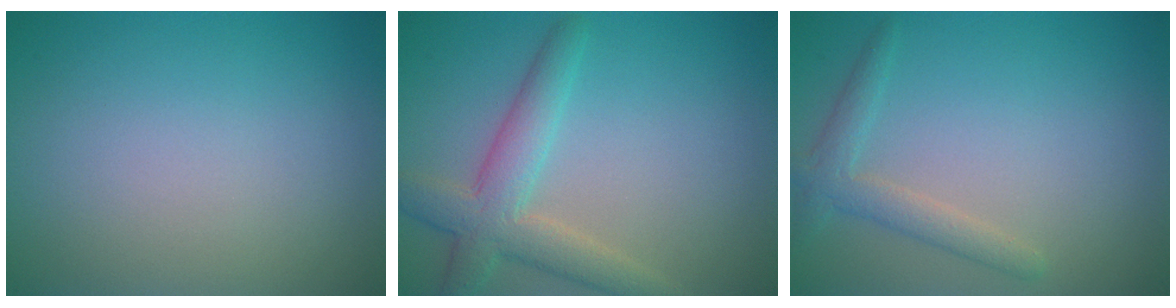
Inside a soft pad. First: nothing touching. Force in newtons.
{"total": 4.8, "press": 4.8, "slide": 0.3}
{"total": 2.3, "press": 2.3, "slide": 0.2}